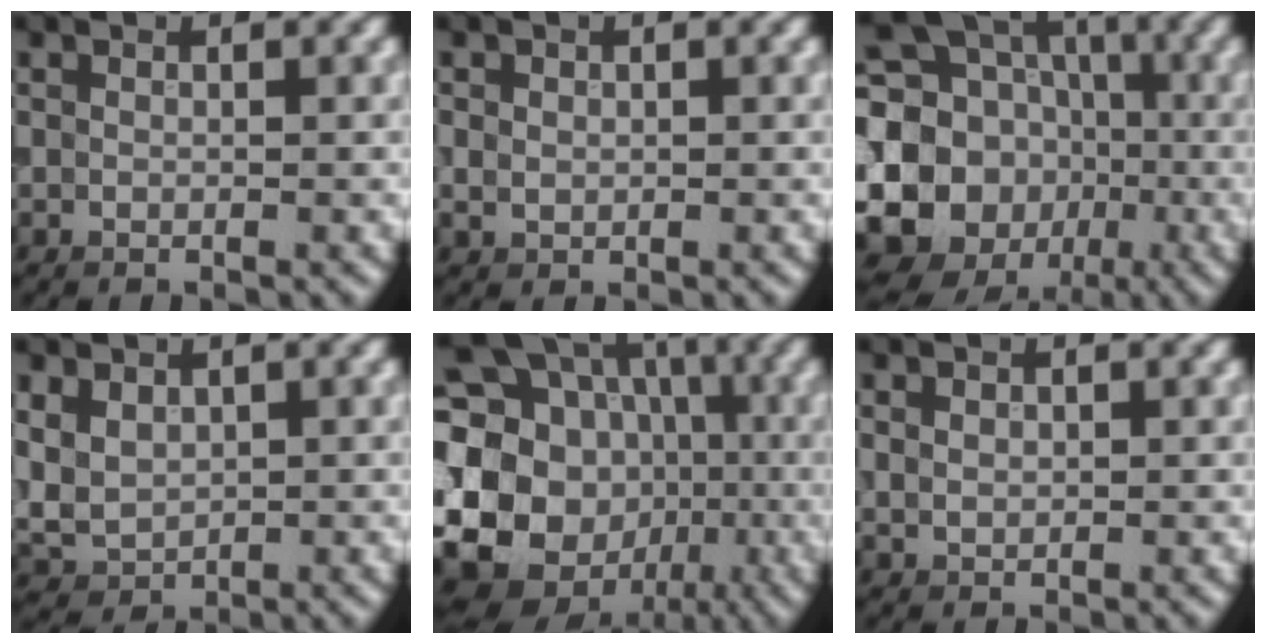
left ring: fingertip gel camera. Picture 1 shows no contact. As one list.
[{"total": 1.2, "force": [0.2, 1.1, 0.5], "torque": [-0.006, -0.002, 0.004]}, {"total": 14.8, "force": [-1.0, 13.1, 7.0], "torque": [-0.157, -0.014, -0.030]}, {"total": 3.6, "force": [1.1, 2.8, 2.0], "torque": [-0.047, -0.003, 0.025]}, {"total": 20.8, "force": [-2.6, 18.0, 10.1], "torque": [-0.216, -0.004, -0.071]}, {"total": 1.1, "force": [0.4, 0.9, 0.5], "torque": [-0.010, -0.001, 0.009]}]